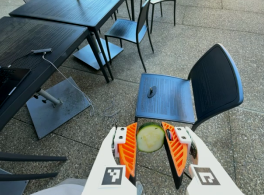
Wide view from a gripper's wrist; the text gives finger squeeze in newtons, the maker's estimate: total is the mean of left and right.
{"total": 12.2, "left": 12.0, "right": 12.4}